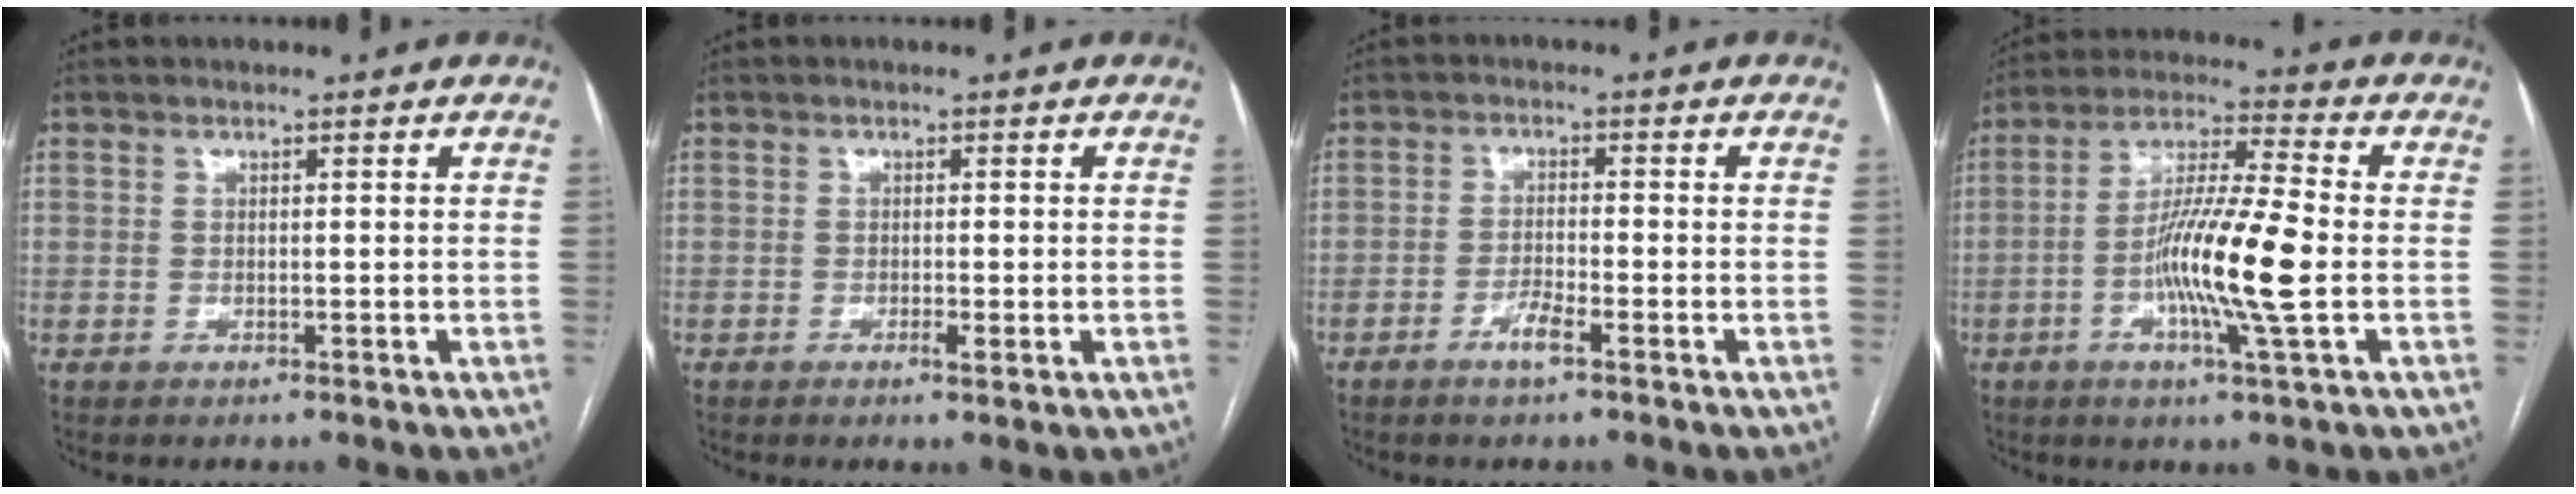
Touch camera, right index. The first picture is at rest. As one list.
[{"total": 1.5, "force": [-0.6, 0.4, 1.3], "torque": [-0.022, -0.001, -0.008]}, {"total": 2.9, "force": [-1.9, 0.2, 2.2], "torque": [-0.043, 0.000, -0.041]}, {"total": 13.3, "force": [-2.7, 0.0, 13.0], "torque": [-0.247, -0.007, -0.057]}]